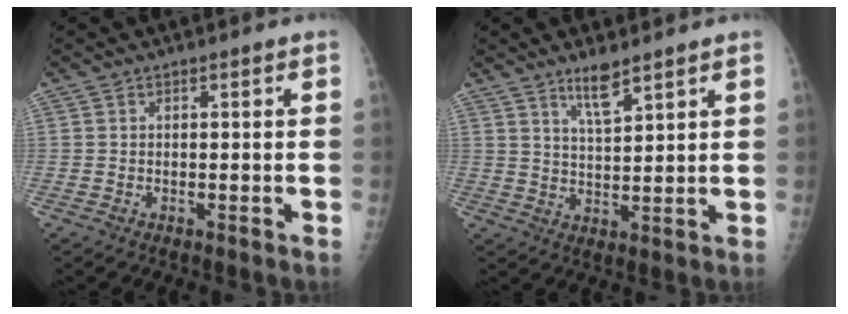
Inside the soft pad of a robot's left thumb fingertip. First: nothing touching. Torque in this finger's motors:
{"motor_torque": [1.09, 0.43, 0.54, -0.49, 0.07]}